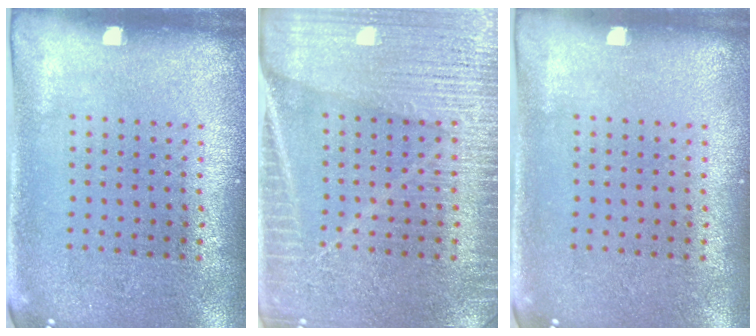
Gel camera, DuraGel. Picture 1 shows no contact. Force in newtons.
{"total": 3.9, "press": 3.8, "slide": 0.9}
{"total": 0.0}